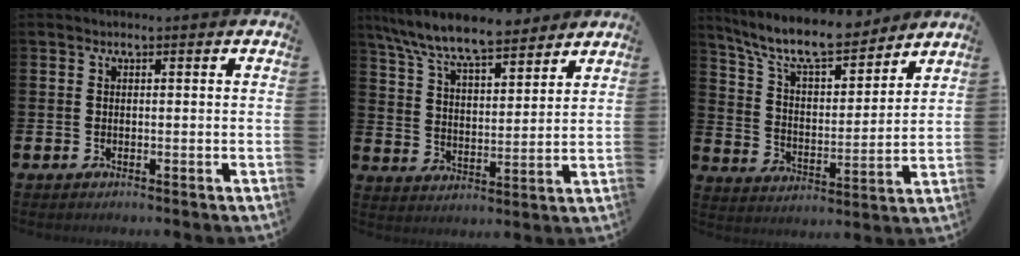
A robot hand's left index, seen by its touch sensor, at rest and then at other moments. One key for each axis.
{"total": 9.0, "fx": 8.2, "fy": 1.5, "fz": 3.3, "tx": -0.102, "ty": -0.039, "tz": 0.149}
{"total": 10.2, "fx": 9.1, "fy": 2.5, "fz": 4.1, "tx": -0.107, "ty": -0.056, "tz": 0.158}